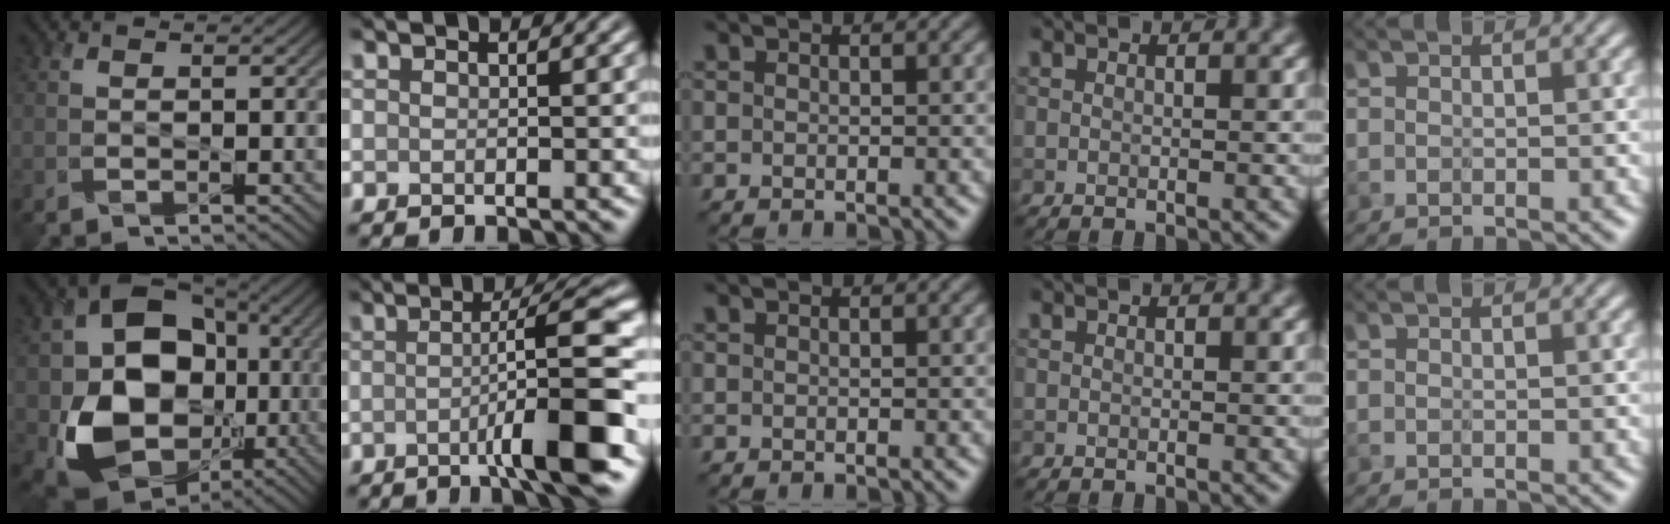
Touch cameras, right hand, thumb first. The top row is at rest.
{"thumb": {"total": 16.7, "force": [-2.5, 13.3, 9.8], "torque": [-0.175, -0.040, -0.033]}, "index": {"total": 8.8, "force": [-2.0, 1.0, 8.5], "torque": [-0.109, 0.008, -0.043]}}